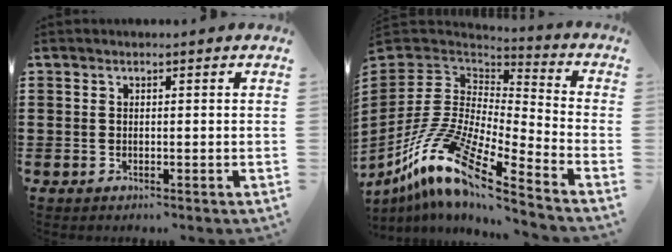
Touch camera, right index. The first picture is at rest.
{"total": 14.2, "force": [-9.7, 3.5, 9.8], "torque": [-0.226, 0.005, -0.198]}